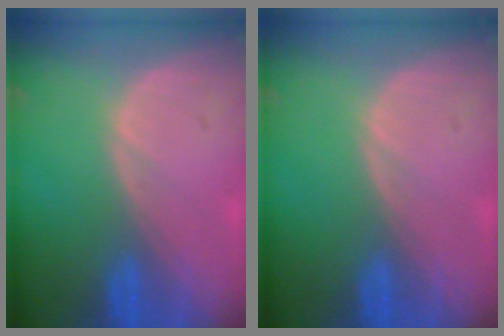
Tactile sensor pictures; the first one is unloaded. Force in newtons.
{"total": 0.0}